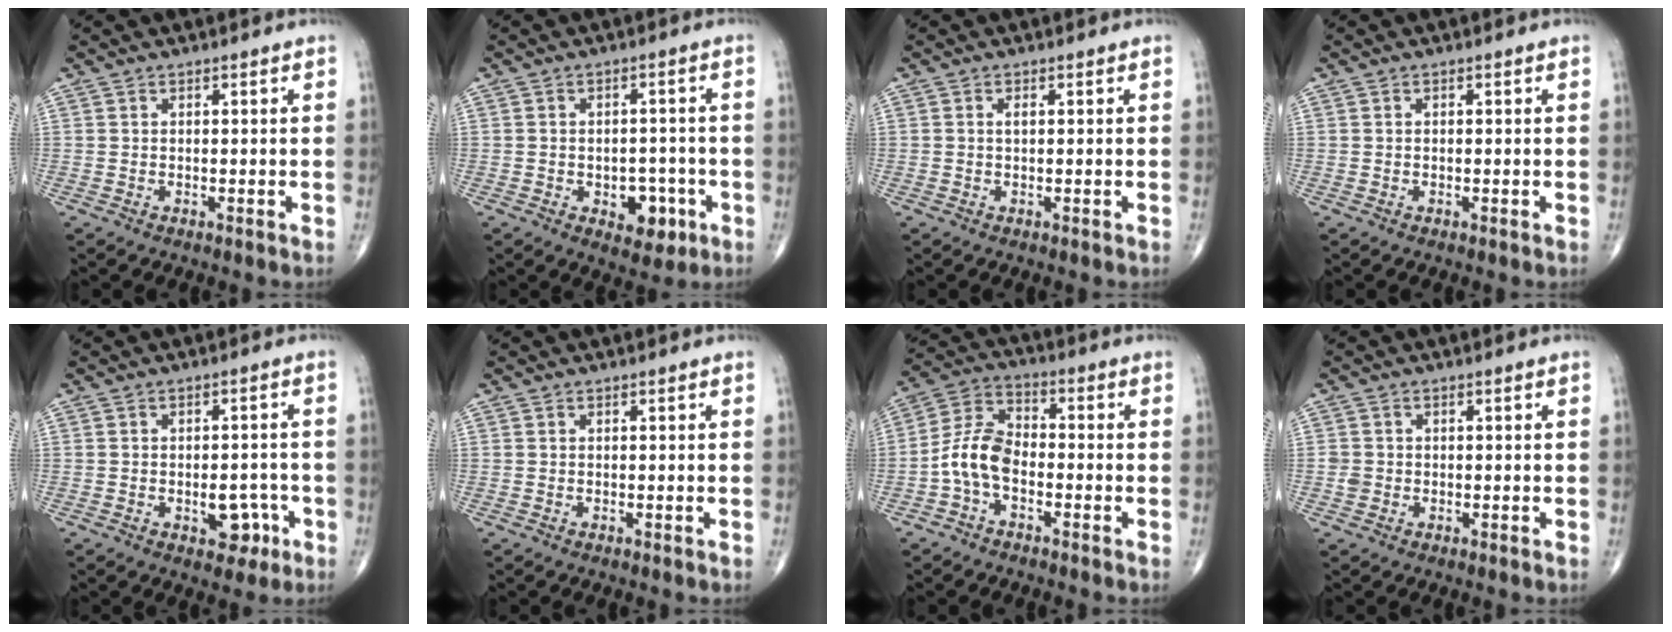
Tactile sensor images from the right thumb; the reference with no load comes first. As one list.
[{"total": 6.7, "force": [-2.4, 4.4, 4.5], "torque": [-0.028, 0.015, -0.024]}, {"total": 0.8, "force": [0.1, 0.3, 0.7], "torque": [-0.015, 0.001, 0.000]}, {"total": 0.0}, {"total": 5.7, "force": [-2.1, 3.6, 3.9], "torque": [-0.025, 0.015, -0.022]}, {"total": 0.0}, {"total": 8.3, "force": [-2.6, 5.0, 6.1], "torque": [-0.116, 0.034, -0.063]}, {"total": 1.8, "force": [-0.3, 1.7, 0.5], "torque": [-0.002, 0.005, -0.006]}]